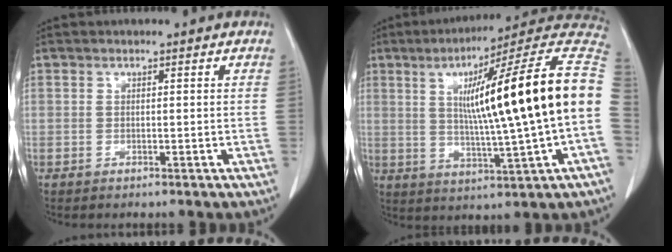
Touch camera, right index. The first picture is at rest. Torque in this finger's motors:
{"motor_torque": [1.60, -0.54, 1.05, 0.21]}